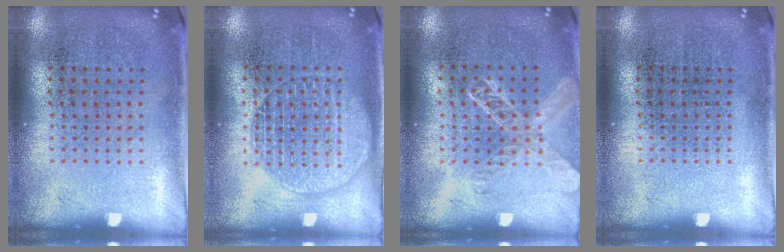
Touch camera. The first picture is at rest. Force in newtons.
{"total": 1.6, "press": 1.6, "slide": 0.1}
{"total": 1.3, "press": 1.2, "slide": 0.5}
{"total": 0.0}